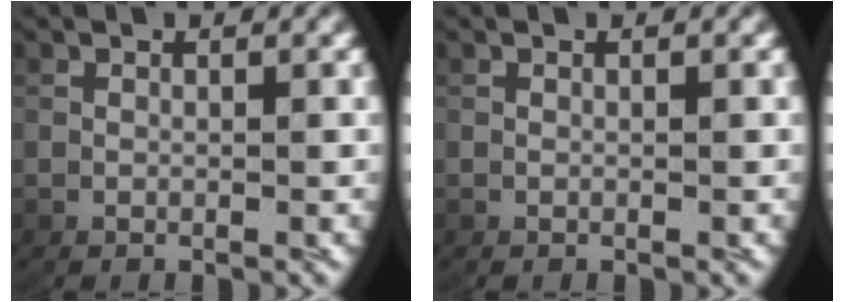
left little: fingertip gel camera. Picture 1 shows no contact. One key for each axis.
{"total": 0.0}